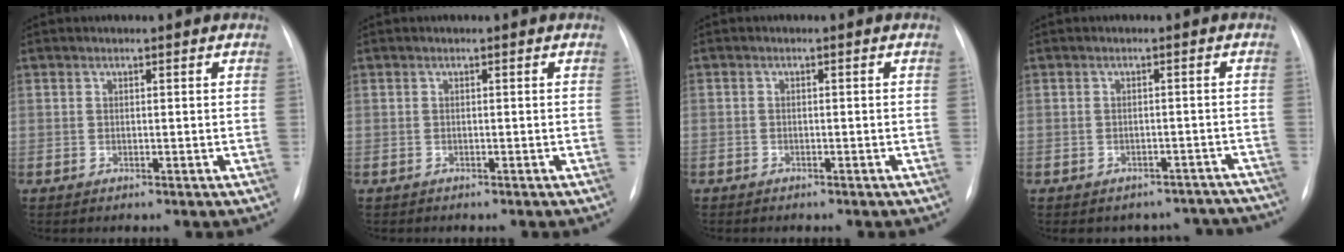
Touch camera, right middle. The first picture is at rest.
{"total": 0.5, "force": [-0.4, 0.3, 0.0], "torque": [-0.010, 0.001, -0.009]}
{"total": 1.1, "force": [-0.8, 0.7, 0.1], "torque": [-0.007, 0.004, -0.013]}
{"total": 10.3, "force": [-9.3, 4.4, 0.6], "torque": [0.007, 0.031, -0.092]}